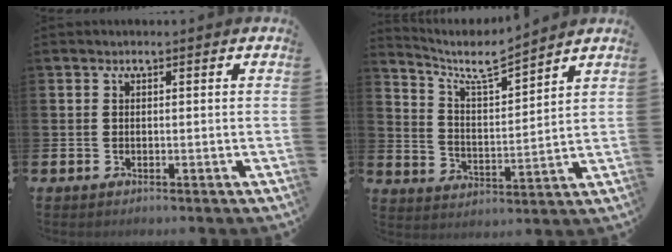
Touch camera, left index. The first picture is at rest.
{"total": 6.9, "force": [6.1, 1.1, 3.0], "torque": [-0.085, -0.037, 0.103]}